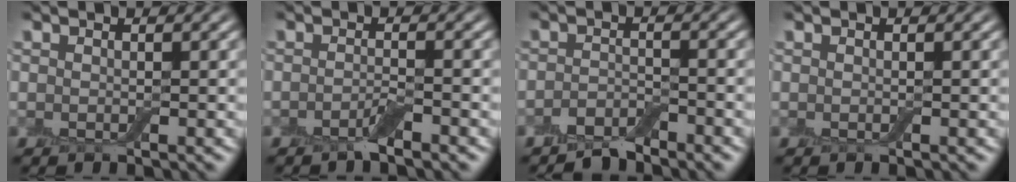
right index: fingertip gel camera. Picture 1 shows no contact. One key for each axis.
{"total": 1.4, "fx": -1.0, "fy": 0.2, "fz": 1.0, "tx": -0.019, "ty": 0.001, "tz": -0.022}
{"total": 2.4, "fx": -2.1, "fy": 0.6, "fz": 0.9, "tx": -0.016, "ty": 0.004, "tz": -0.043}
{"total": 0.0}